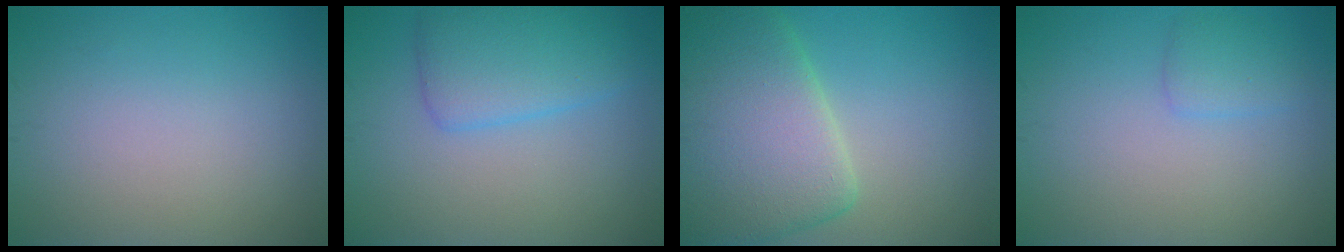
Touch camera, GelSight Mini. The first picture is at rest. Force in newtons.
{"total": 4.5, "press": 4.5, "slide": 0.1}
{"total": 9.2, "press": 9.2, "slide": 0.8}
{"total": 1.6, "press": 1.6, "slide": 0.1}